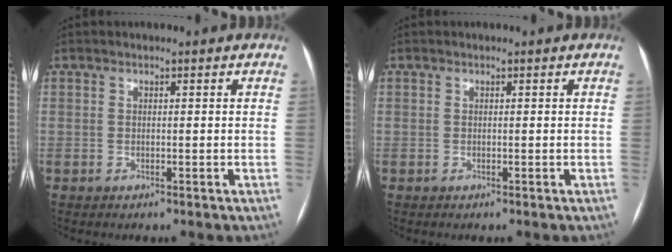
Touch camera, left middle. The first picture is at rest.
{"total": 0.0}